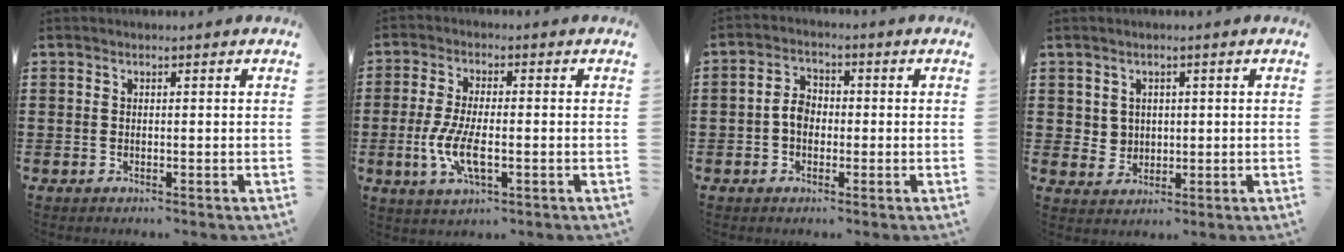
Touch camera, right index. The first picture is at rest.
{"total": 6.7, "force": [-1.6, 2.4, 6.1], "torque": [-0.136, -0.009, -0.035]}
{"total": 3.7, "force": [-0.7, 2.6, 2.5], "torque": [-0.057, 0.006, -0.016]}
{"total": 2.6, "force": [1.1, 2.3, 0.4], "torque": [-0.018, 0.012, 0.020]}